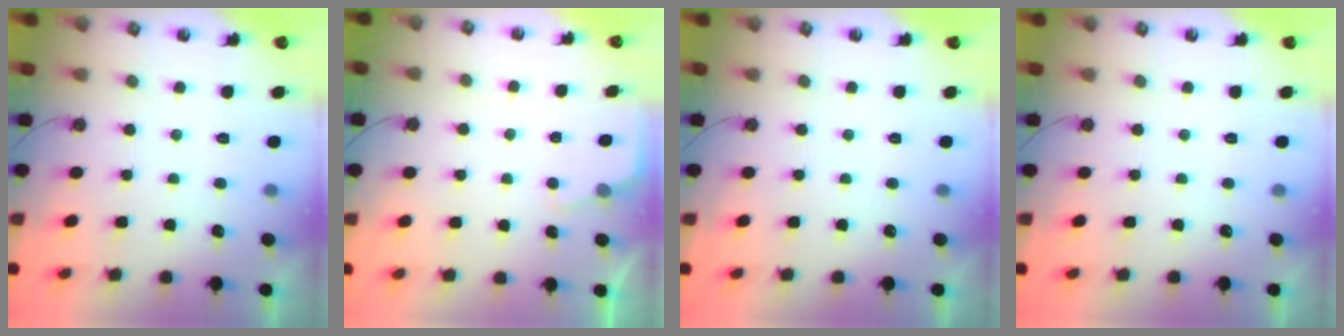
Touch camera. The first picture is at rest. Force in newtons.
{"total": 2.3, "press": 2.3, "slide": 0.3}
{"total": 0.0}
{"total": 0.0}